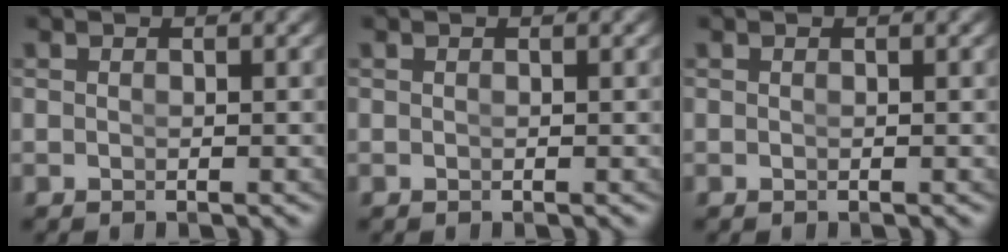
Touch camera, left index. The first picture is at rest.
{"total": 0.0}
{"total": 0.0}